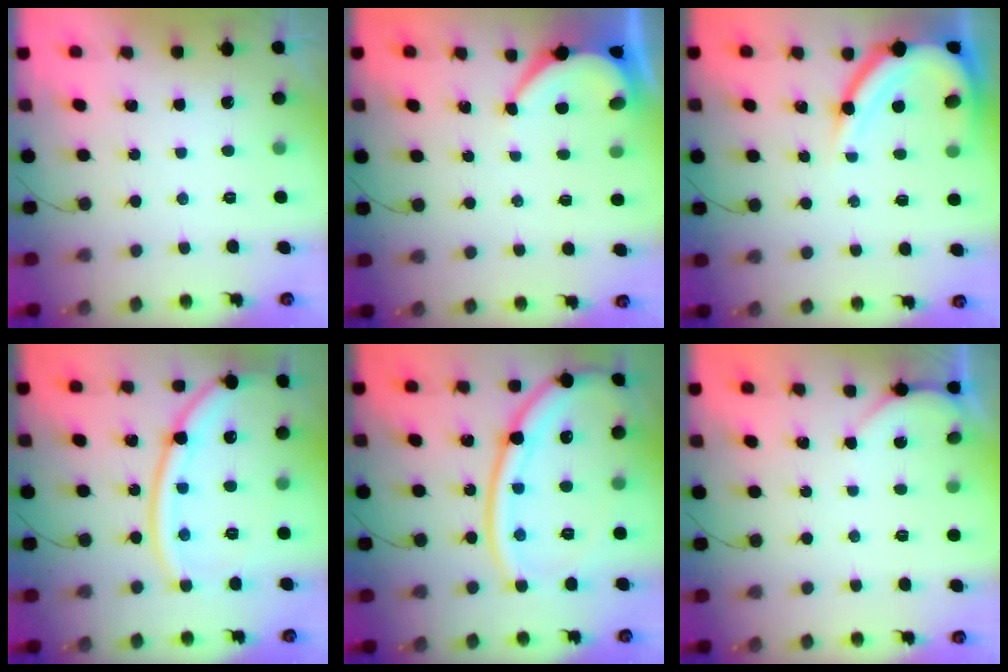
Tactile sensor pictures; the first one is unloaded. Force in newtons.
{"total": 4.5, "press": 4.5, "slide": 0.5}
{"total": 11.4, "press": 11.3, "slide": 1.2}
{"total": 15.3, "press": 15.3, "slide": 0.8}
{"total": 21.0, "press": 20.9, "slide": 2.3}
{"total": 1.8, "press": 1.8, "slide": 0.2}